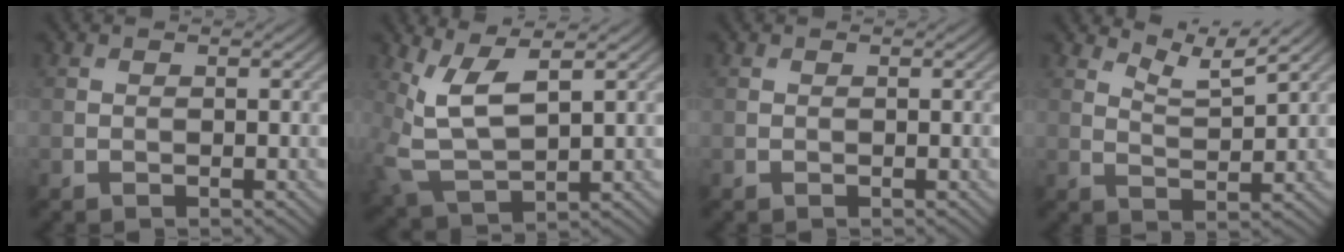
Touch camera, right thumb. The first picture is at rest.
{"total": 7.1, "force": [2.6, 2.8, 6.0], "torque": [-0.149, -0.001, 0.055]}
{"total": 0.0}
{"total": 4.4, "force": [3.8, 0.5, 2.1], "torque": [-0.047, -0.001, 0.073]}